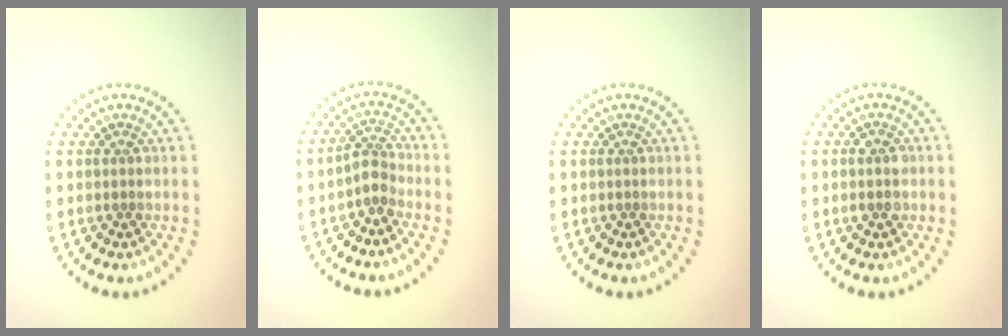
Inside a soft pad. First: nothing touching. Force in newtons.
{"total": 2.0, "press": 1.6, "slide": 1.3}
{"total": 0.0}
{"total": 1.6, "press": 1.6, "slide": 0.2}